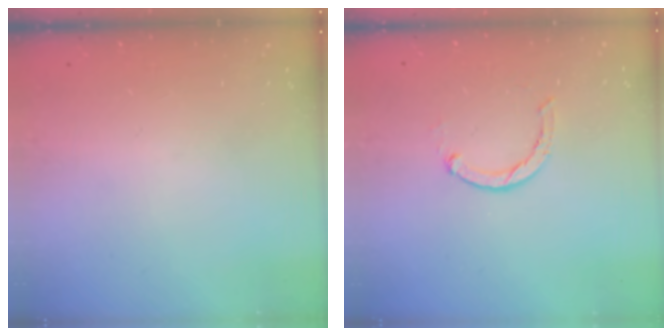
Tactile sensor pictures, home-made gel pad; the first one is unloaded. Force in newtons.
{"total": 1.7, "press": 1.6, "slide": 0.3}